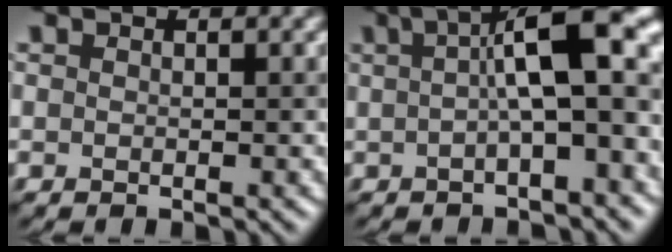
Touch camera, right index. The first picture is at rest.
{"total": 9.0, "force": [0.6, 2.2, 8.7], "torque": [-0.109, 0.029, 0.001]}